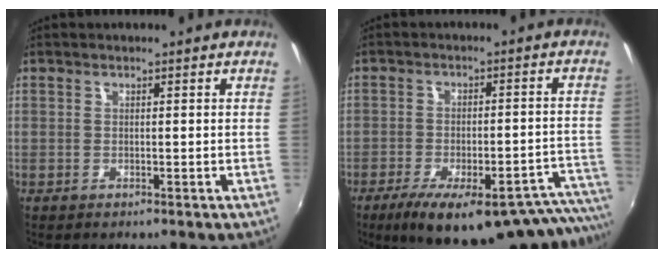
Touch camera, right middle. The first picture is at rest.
{"total": 20.3, "force": [-15.9, 4.5, 11.7], "torque": [-0.149, -0.019, -0.210]}